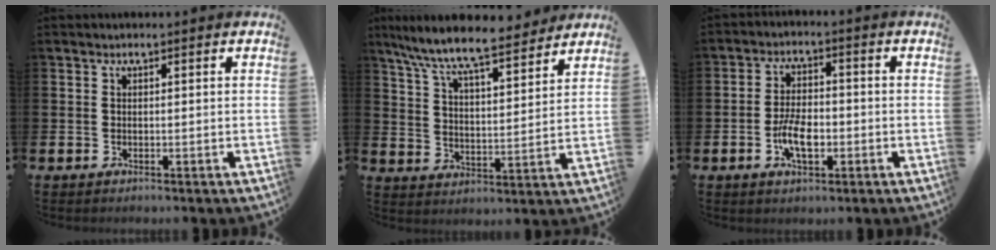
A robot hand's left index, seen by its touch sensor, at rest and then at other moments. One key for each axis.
{"total": 9.0, "fx": 8.3, "fy": 1.1, "fz": 3.4, "tx": -0.103, "ty": -0.054, "tz": 0.143}
{"total": 5.3, "fx": -1.5, "fy": 2.7, "fz": 4.3, "tx": -0.070, "ty": 0.001, "tz": -0.030}